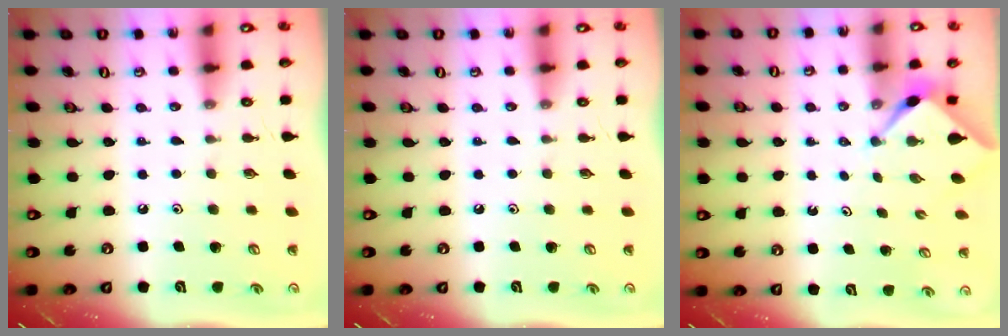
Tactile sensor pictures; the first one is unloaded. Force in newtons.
{"total": 0.0}
{"total": 2.4, "press": 2.4, "slide": 0.3}